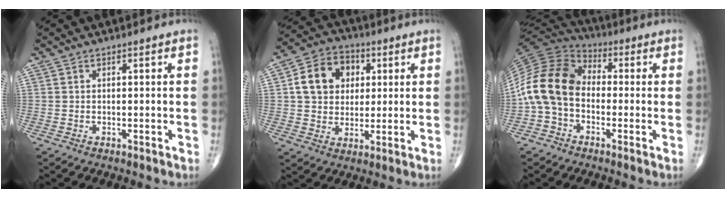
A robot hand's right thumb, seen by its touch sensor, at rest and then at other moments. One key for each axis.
{"total": 12.1, "fx": 2.7, "fy": 9.6, "fz": 6.7, "tx": -0.086, "ty": 0.005, "tz": 0.040}
{"total": 13.7, "fx": -2.1, "fy": 9.9, "fz": 9.3, "tx": -0.179, "ty": 0.045, "tz": -0.055}